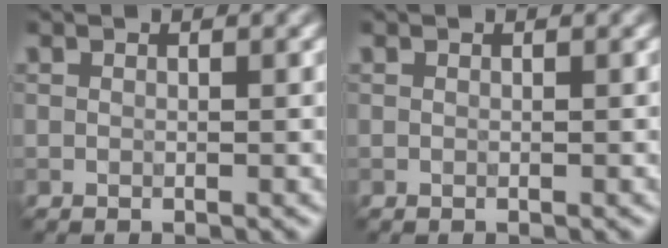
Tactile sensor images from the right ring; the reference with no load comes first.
{"total": 0.0}